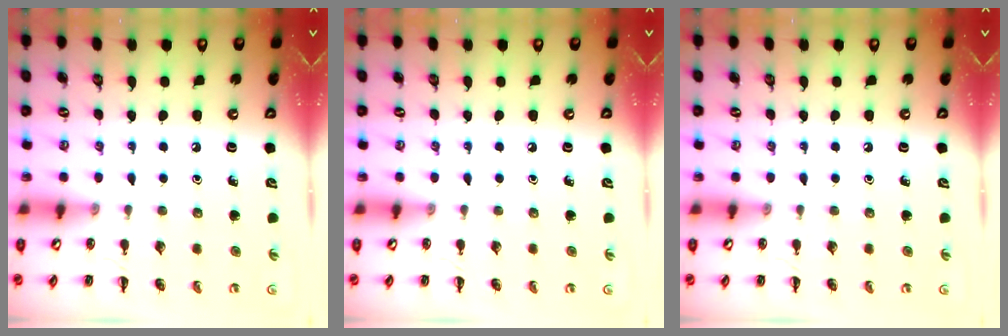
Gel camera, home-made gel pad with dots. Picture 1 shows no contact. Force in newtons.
{"total": 0.0}
{"total": 0.0}